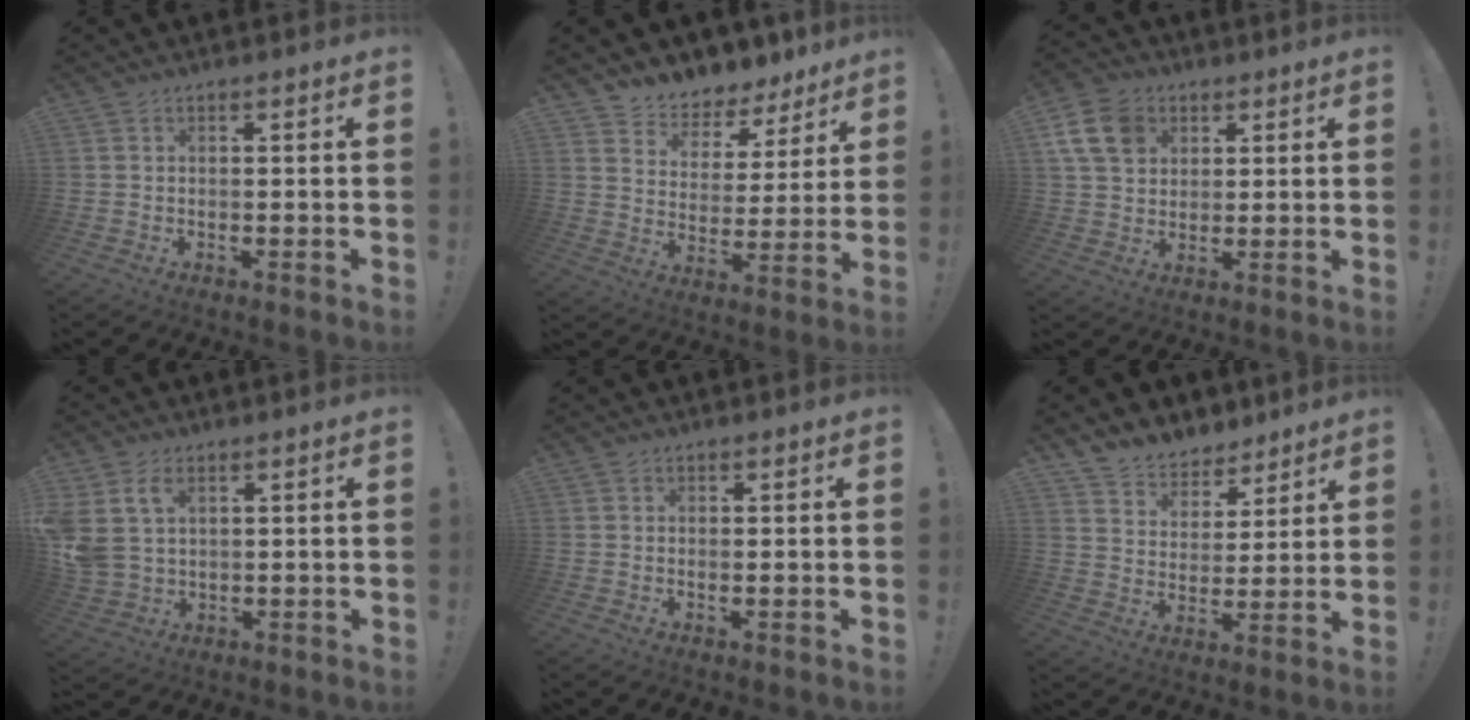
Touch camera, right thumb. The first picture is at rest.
{"total": 6.6, "force": [5.4, 3.9, 0.7], "torque": [-0.018, -0.056, 0.103]}
{"total": 12.3, "force": [5.1, 9.5, 6.0], "torque": [-0.117, -0.017, 0.104]}
{"total": 8.7, "force": [4.0, 5.9, 5.0], "torque": [-0.110, -0.010, 0.078]}
{"total": 0.5, "force": [0.3, 0.0, 0.5], "torque": [0.006, -0.006, 0.002]}
{"total": 7.8, "force": [6.1, 4.8, 0.5], "torque": [-0.009, -0.055, 0.121]}